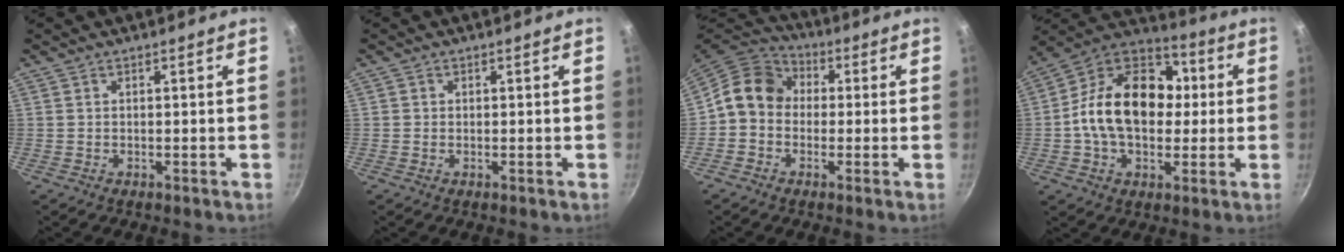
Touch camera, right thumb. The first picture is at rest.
{"total": 0.6, "force": [0.0, 0.6, 0.1], "torque": [0.001, 0.001, -0.001]}
{"total": 10.3, "force": [0.3, 8.8, 5.3], "torque": [-0.064, 0.030, -0.021]}
{"total": 20.5, "force": [0.5, 14.5, 14.5], "torque": [-0.209, 0.038, -0.012]}